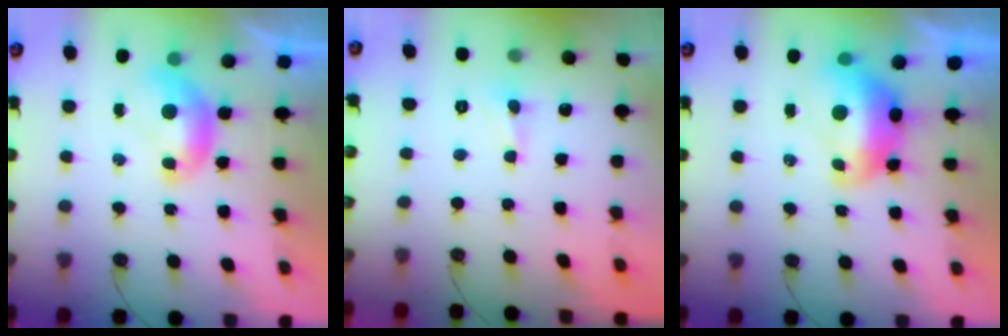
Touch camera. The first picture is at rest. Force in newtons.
{"total": 0.6, "press": 0.5, "slide": 0.2}
{"total": 2.9, "press": 2.9, "slide": 0.7}